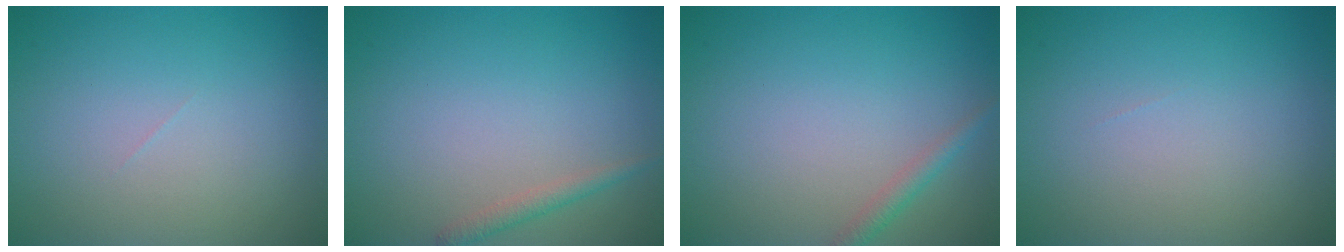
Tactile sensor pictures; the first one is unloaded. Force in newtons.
{"total": 1.3, "press": 1.3, "slide": 0.1}
{"total": 1.4, "press": 1.4, "slide": 0.1}
{"total": 0.0}